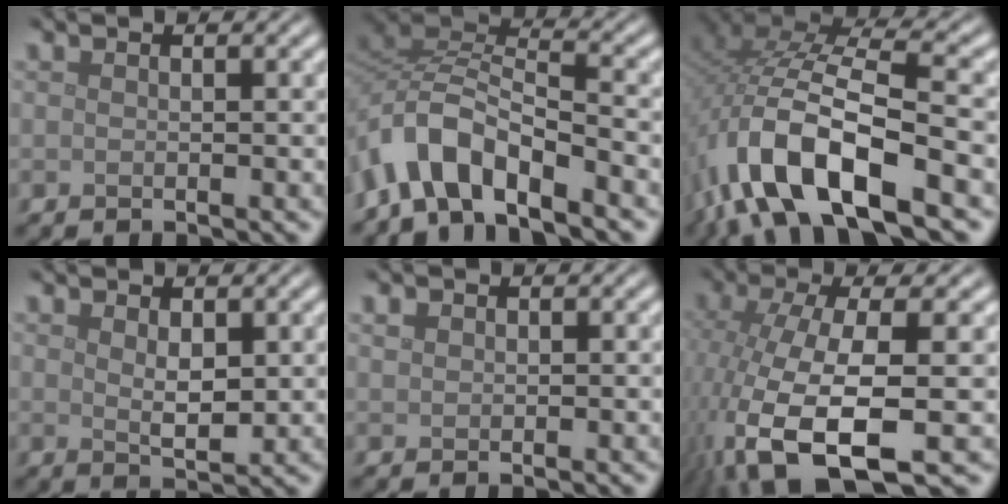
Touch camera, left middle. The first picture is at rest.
{"total": 6.4, "force": [-4.8, 2.2, 3.6], "torque": [-0.063, 0.003, -0.103]}
{"total": 12.7, "force": [-4.4, 5.7, 10.5], "torque": [-0.220, -0.004, -0.079]}
{"total": 2.1, "force": [0.8, 0.9, 1.7], "torque": [-0.032, -0.005, 0.019]}
{"total": 0.8, "force": [0.4, 0.7, 0.2], "torque": [-0.004, 0.002, 0.007]}
{"total": 10.9, "force": [-3.7, 4.4, 9.2], "torque": [-0.209, -0.030, -0.059]}